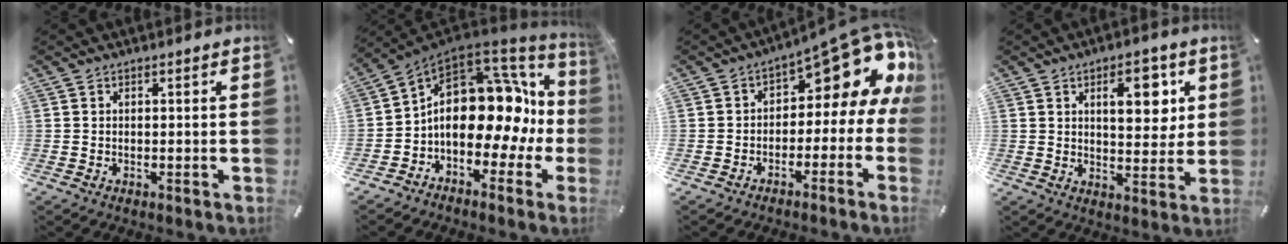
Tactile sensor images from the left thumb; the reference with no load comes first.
{"total": 20.3, "force": [1.8, 13.5, 15.1], "torque": [-0.260, -0.035, 0.040]}
{"total": 12.3, "force": [6.9, 5.5, 8.6], "torque": [-0.107, -0.062, 0.108]}
{"total": 10.8, "force": [4.1, 5.5, 8.3], "torque": [-0.100, -0.012, 0.060]}